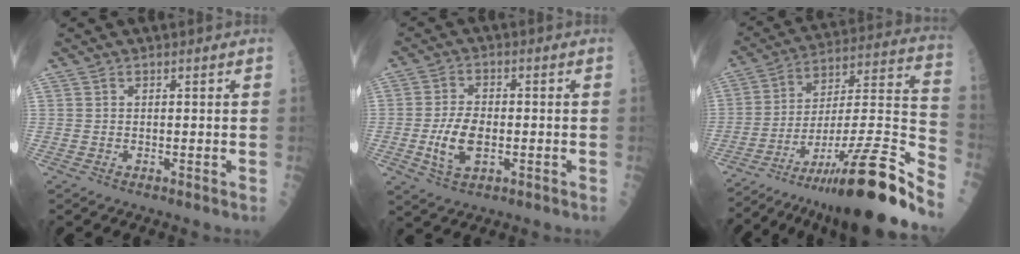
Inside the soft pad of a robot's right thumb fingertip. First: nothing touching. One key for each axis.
{"total": 7.6, "fx": -1.6, "fy": 3.9, "fz": 6.3, "tx": -0.117, "ty": 0.004, "tz": -0.027}
{"total": 31.1, "fx": -21.0, "fy": 4.0, "fz": 22.6, "tx": -0.284, "ty": 0.073, "tz": -0.333}